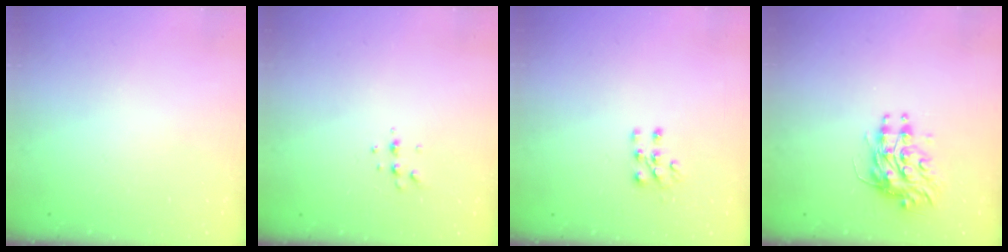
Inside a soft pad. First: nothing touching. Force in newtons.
{"total": 4.3, "press": 4.2, "slide": 0.6}
{"total": 6.0, "press": 6.0, "slide": 0.5}
{"total": 9.0, "press": 9.0, "slide": 0.7}